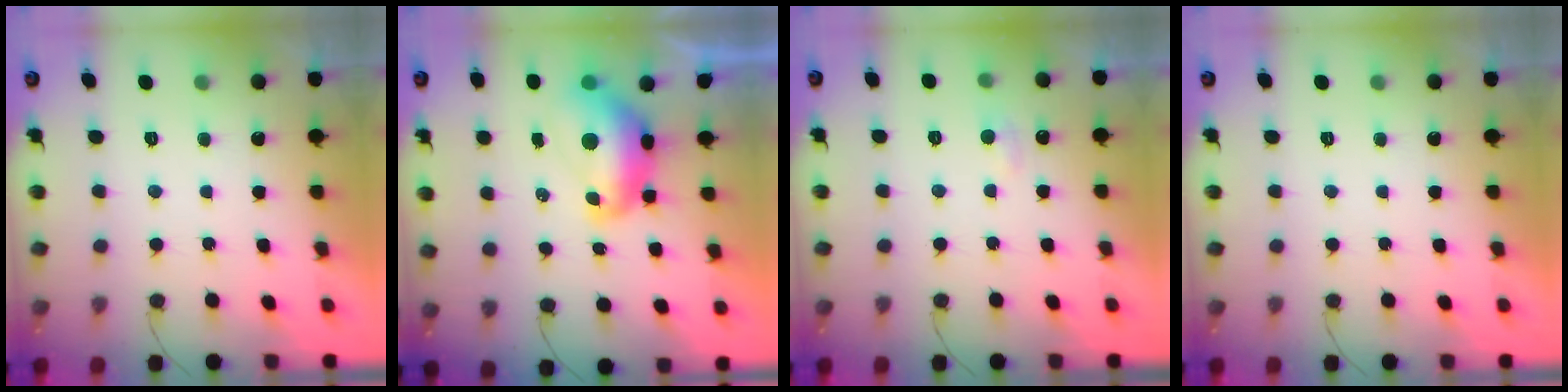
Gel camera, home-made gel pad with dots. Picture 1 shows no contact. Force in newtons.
{"total": 10.9, "press": 10.8, "slide": 1.0}
{"total": 4.1, "press": 4.1, "slide": 0.5}
{"total": 0.0}